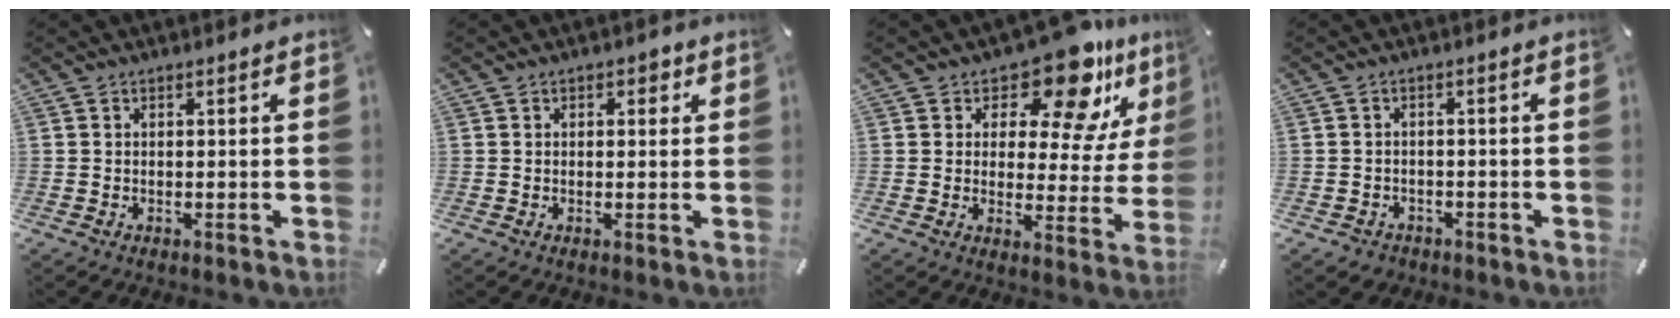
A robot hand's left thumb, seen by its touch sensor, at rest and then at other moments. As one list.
[{"total": 1.7, "force": [0.4, 1.3, 1.0], "torque": [-0.005, 0.002, 0.001]}, {"total": 14.9, "force": [10.5, 6.2, 8.6], "torque": [-0.124, -0.082, 0.176]}, {"total": 2.4, "force": [-1.6, 1.8, 0.4], "torque": [-0.007, 0.009, -0.034]}]